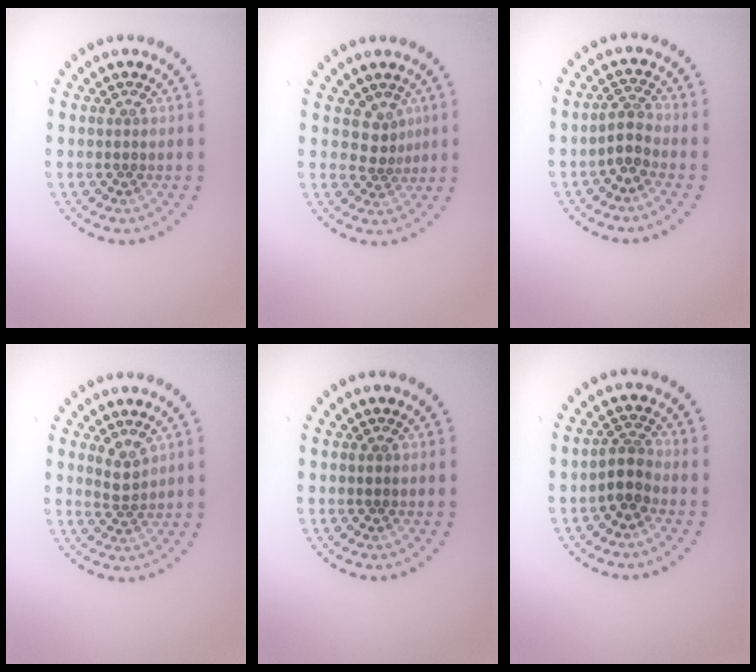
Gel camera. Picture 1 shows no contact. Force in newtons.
{"total": 1.9, "press": 1.2, "slide": 1.4}
{"total": 2.0, "press": 1.5, "slide": 1.3}
{"total": 1.7, "press": 1.4, "slide": 1.1}
{"total": 0.5, "press": 0.5, "slide": 0.1}
{"total": 2.2, "press": 1.7, "slide": 1.3}